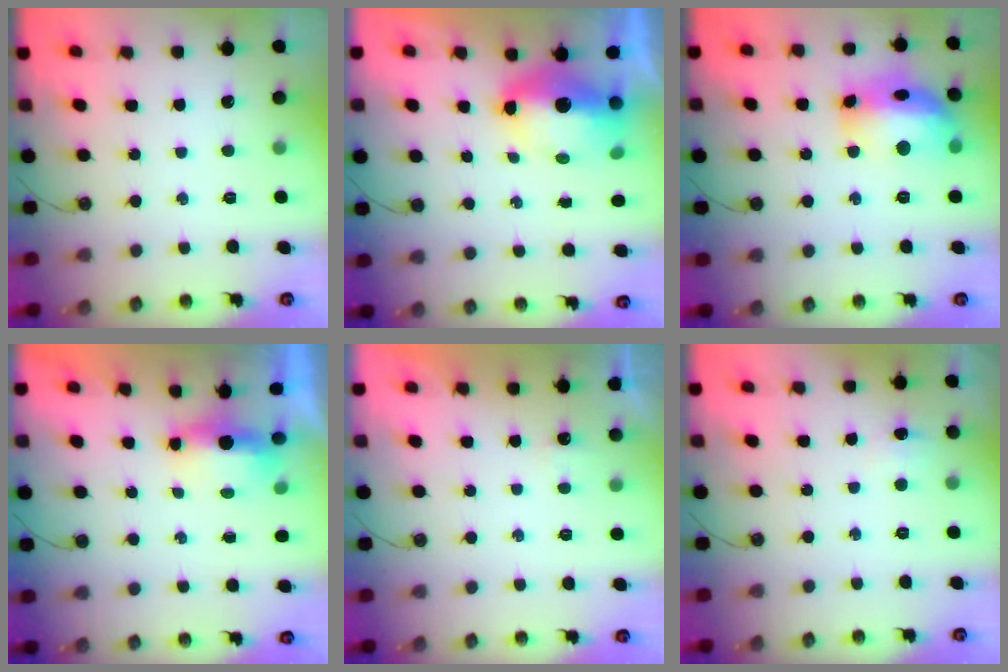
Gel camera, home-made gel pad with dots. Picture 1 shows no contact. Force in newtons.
{"total": 9.9, "press": 9.8, "slide": 1.1}
{"total": 17.7, "press": 17.6, "slide": 1.4}
{"total": 5.0, "press": 4.9, "slide": 1.2}
{"total": 7.5, "press": 1.8, "slide": 7.3}
{"total": 13.5, "press": 4.4, "slide": 12.8}